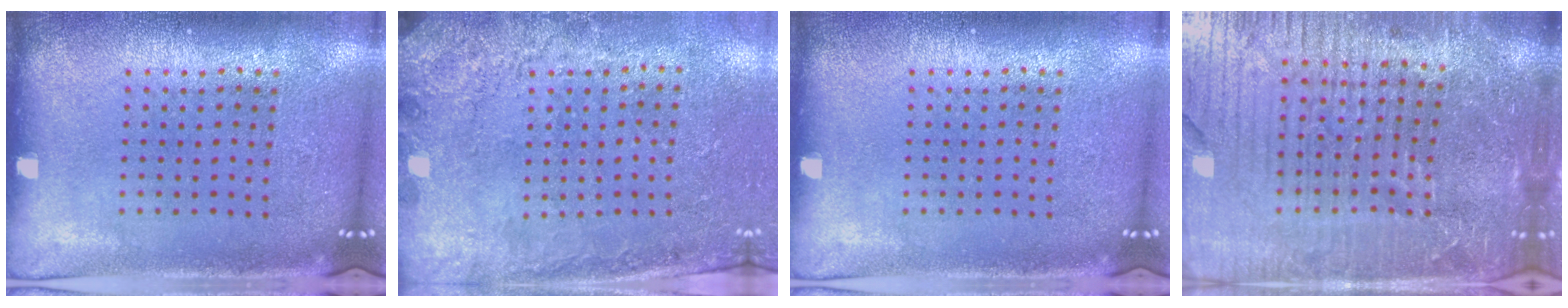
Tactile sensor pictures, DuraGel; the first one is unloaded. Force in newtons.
{"total": 2.7, "press": 2.2, "slide": 1.5}
{"total": 0.0}
{"total": 6.2, "press": 5.5, "slide": 2.8}